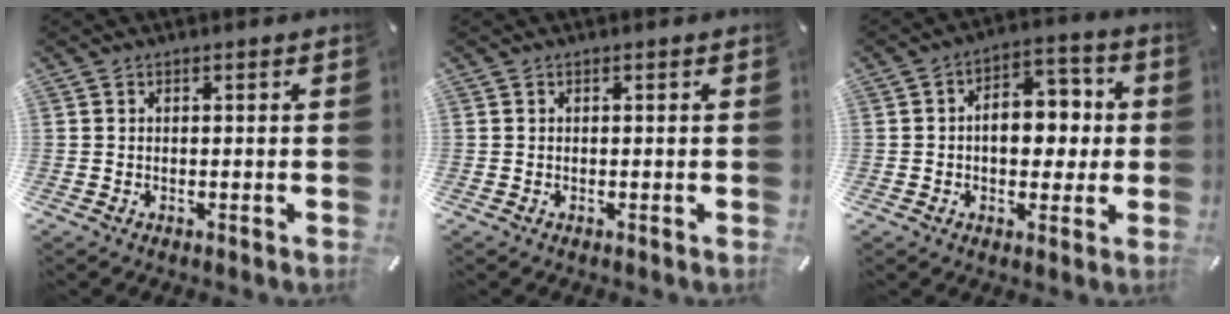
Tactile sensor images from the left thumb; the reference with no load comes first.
{"total": 0.0}
{"total": 10.6, "force": [0.1, 7.2, 7.7], "torque": [-0.091, 0.004, -0.003]}